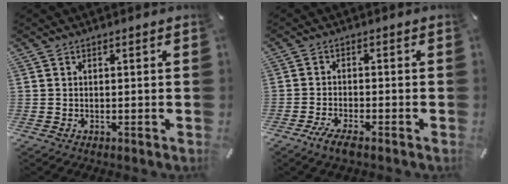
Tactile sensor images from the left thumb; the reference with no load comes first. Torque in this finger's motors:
{"motor_torque": [-0.06, 0.10, 0.03, 0.10, 0.03]}